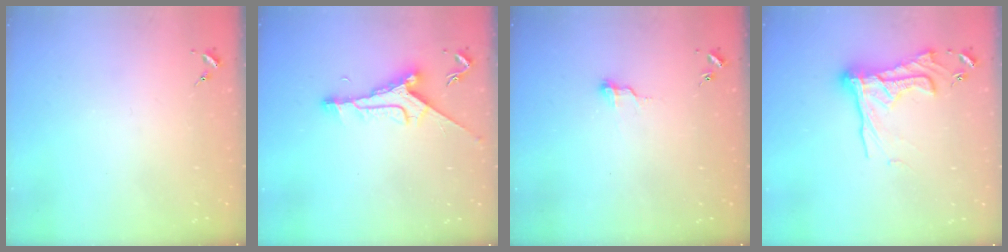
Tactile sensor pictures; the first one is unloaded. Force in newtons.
{"total": 9.6, "press": 9.5, "slide": 0.6}
{"total": 8.3, "press": 8.3, "slide": 0.7}
{"total": 16.9, "press": 16.9, "slide": 1.7}